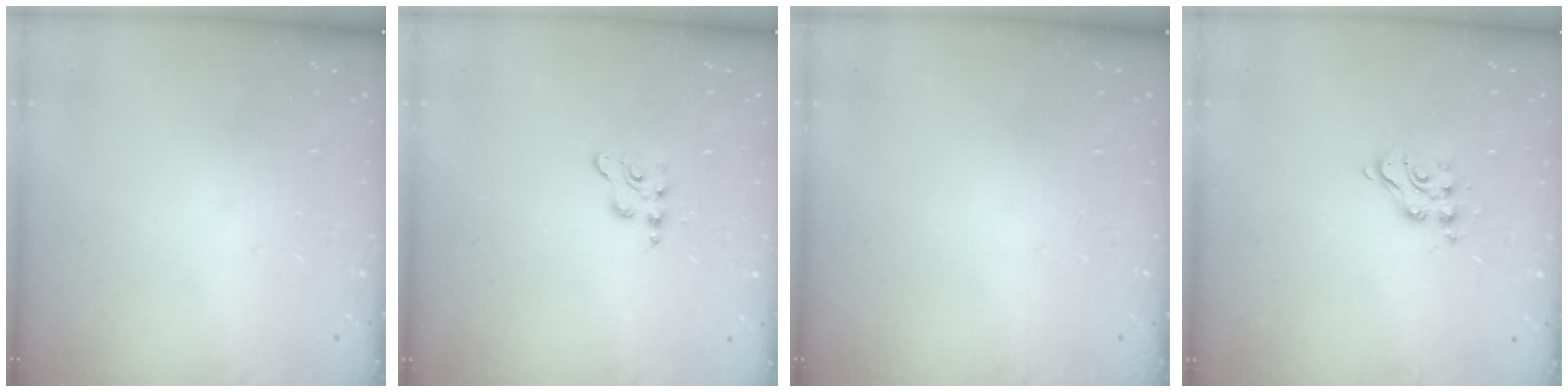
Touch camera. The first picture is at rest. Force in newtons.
{"total": 2.7, "press": 2.7, "slide": 0.5}
{"total": 0.0}
{"total": 7.5, "press": 7.5, "slide": 0.5}